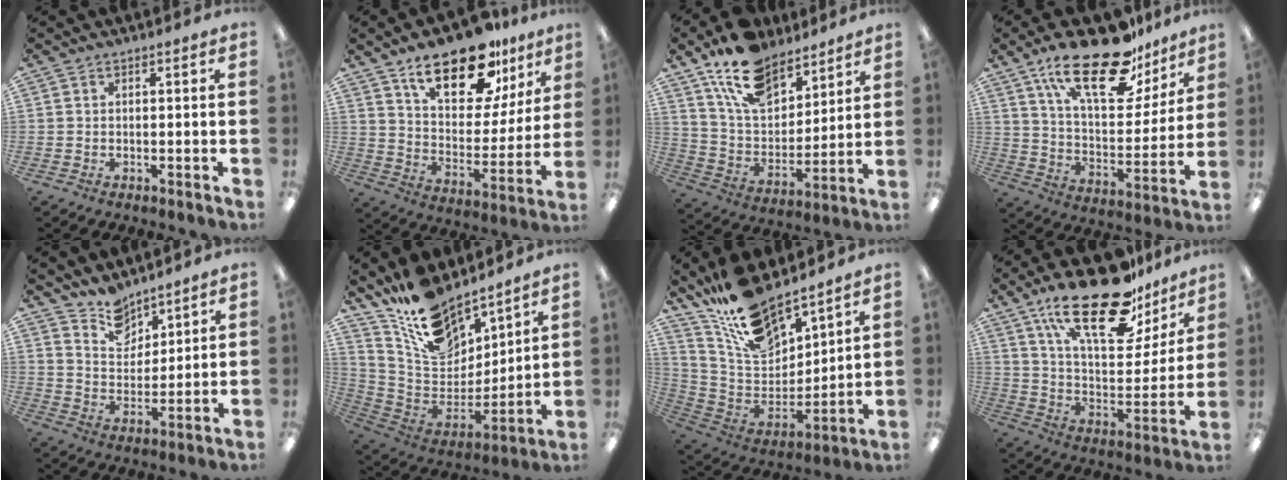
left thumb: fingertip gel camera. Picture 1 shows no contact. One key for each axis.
{"total": 21.2, "fx": 14.2, "fy": 9.4, "fz": 12.5, "tx": -0.191, "ty": -0.079, "tz": 0.243}
{"total": 16.7, "fx": 12.2, "fy": 8.6, "fz": 7.3, "tx": -0.139, "ty": -0.064, "tz": 0.226}
{"total": 24.1, "fx": 16.3, "fy": 9.8, "fz": 14.8, "tx": -0.240, "ty": -0.092, "tz": 0.278}
{"total": 9.0, "fx": 7.8, "fy": 4.4, "fz": 1.3, "tx": -0.018, "ty": -0.057, "tz": 0.146}
{"total": 16.9, "fx": 14.4, "fy": 6.8, "fz": 5.6, "tx": -0.135, "ty": -0.102, "tz": 0.265}
{"total": 17.3, "fx": 15.1, "fy": 5.7, "fz": 6.3, "tx": -0.151, "ty": -0.099, "tz": 0.277}
{"total": 26.2, "fx": 17.6, "fy": 10.5, "fz": 16.4, "tx": -0.259, "ty": -0.101, "tz": 0.298}